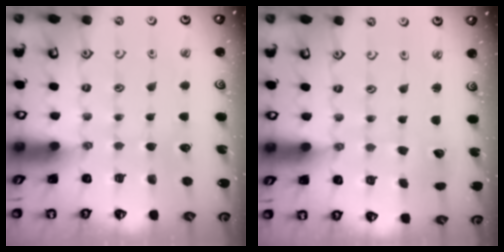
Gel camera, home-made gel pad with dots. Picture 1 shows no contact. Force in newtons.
{"total": 2.4, "press": 2.4, "slide": 0.2}